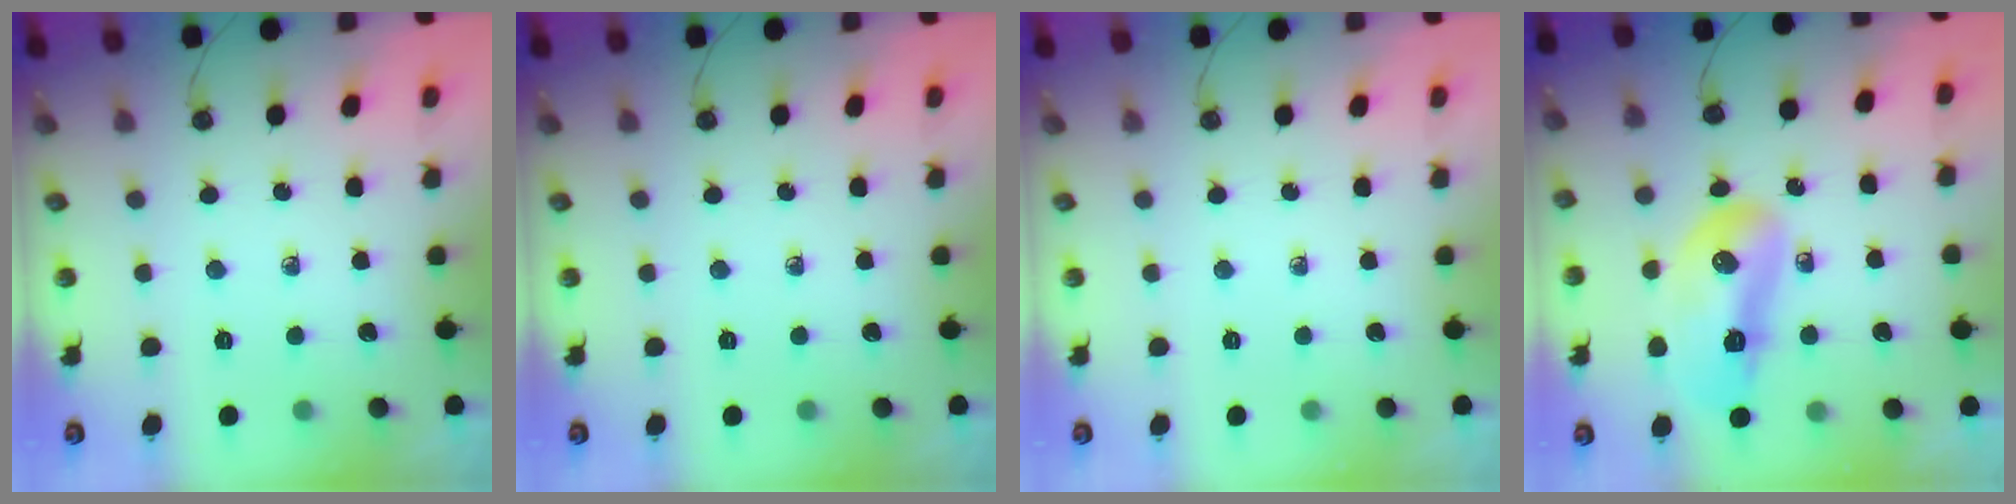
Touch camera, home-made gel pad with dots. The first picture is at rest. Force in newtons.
{"total": 0.0}
{"total": 0.0}
{"total": 14.0, "press": 13.9, "slide": 1.7}